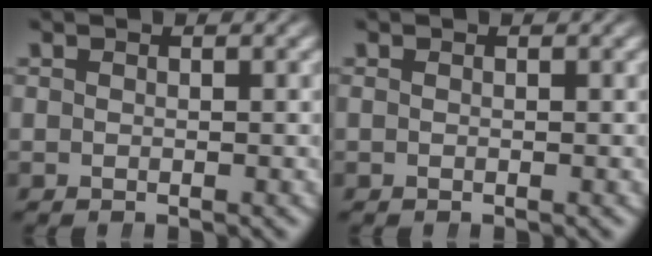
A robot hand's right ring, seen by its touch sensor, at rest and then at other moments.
{"total": 0.0}